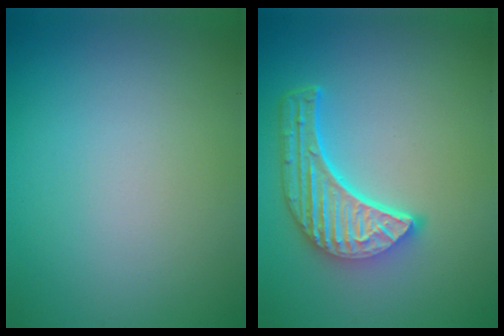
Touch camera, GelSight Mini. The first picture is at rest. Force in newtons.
{"total": 6.0, "press": 4.5, "slide": 4.0}